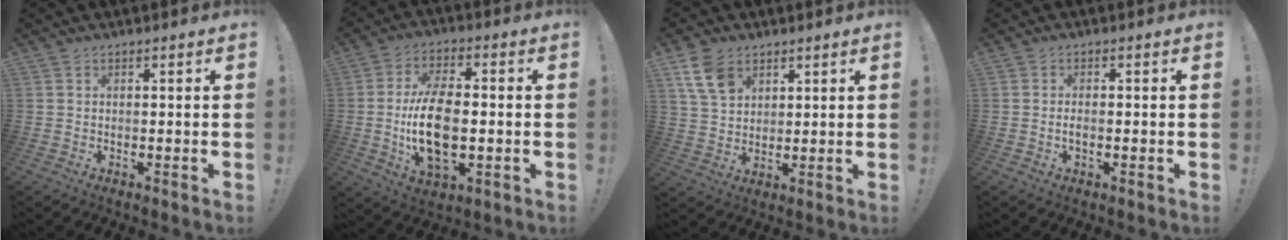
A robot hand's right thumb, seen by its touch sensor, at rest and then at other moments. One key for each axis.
{"total": 15.6, "fx": -1.7, "fy": 8.4, "fz": 13.0, "tx": -0.250, "ty": -0.006, "tz": -0.036}
{"total": 9.6, "fx": 5.1, "fy": 6.5, "fz": 5.0, "tx": -0.091, "ty": -0.013, "tz": 0.104}
{"total": 1.5, "fx": -0.5, "fy": 0.6, "fz": 1.3, "tx": -0.025, "ty": 0.002, "tz": -0.010}